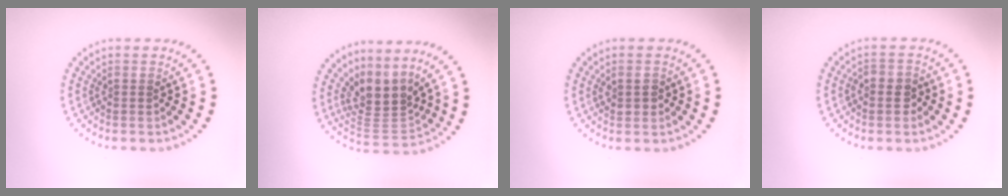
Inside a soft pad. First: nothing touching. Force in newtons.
{"total": 4.0, "press": 2.7, "slide": 2.9}
{"total": 1.5, "press": 1.4, "slide": 0.4}
{"total": 2.0, "press": 1.9, "slide": 0.5}